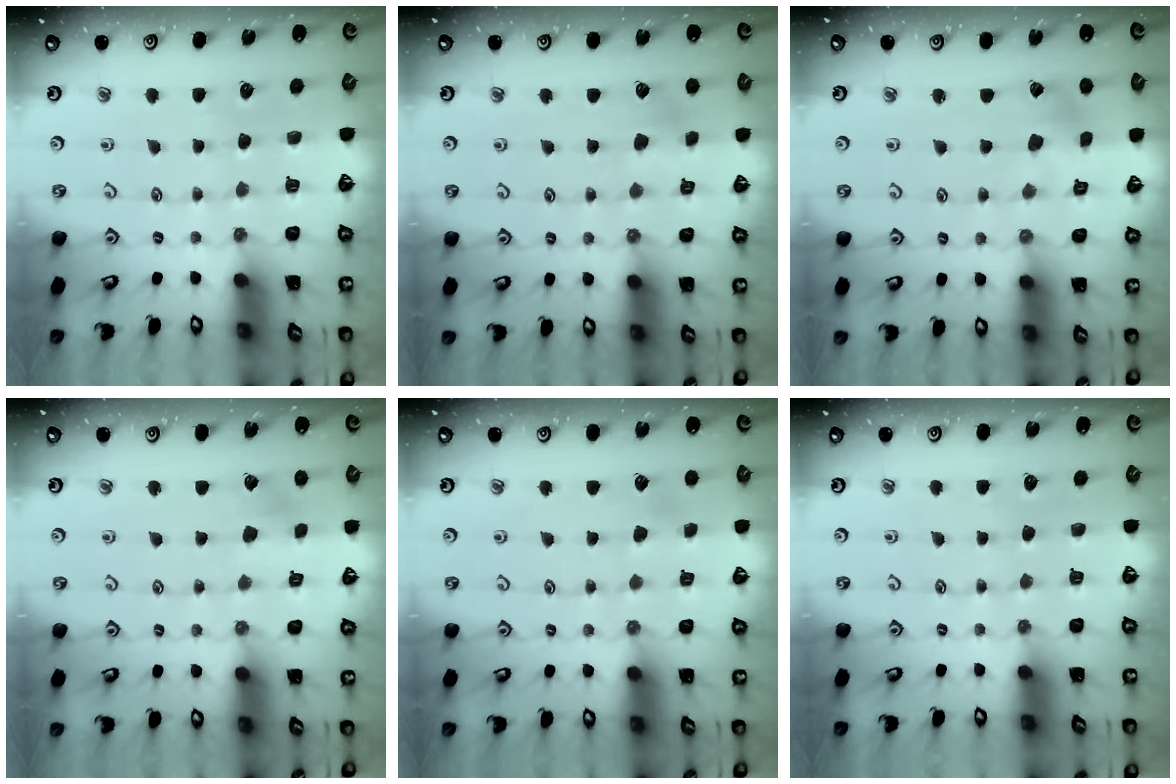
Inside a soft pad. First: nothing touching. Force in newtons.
{"total": 2.6, "press": 2.6, "slide": 0.4}
{"total": 1.7, "press": 1.7, "slide": 0.2}
{"total": 2.7, "press": 2.7, "slide": 0.3}
{"total": 2.4, "press": 2.4, "slide": 0.3}
{"total": 0.0}